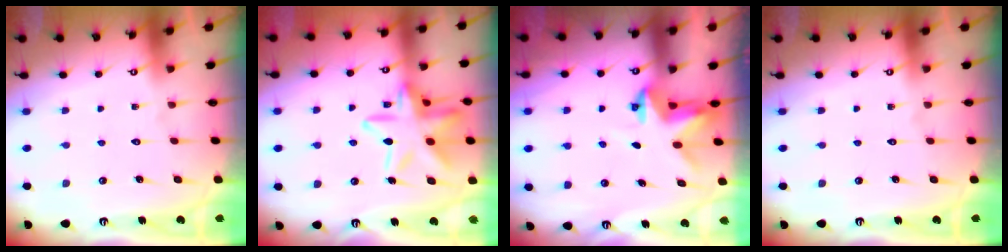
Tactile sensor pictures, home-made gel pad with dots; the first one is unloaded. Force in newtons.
{"total": 18.2, "press": 18.1, "slide": 1.4}
{"total": 3.0, "press": 3.0, "slide": 0.0}
{"total": 0.0}